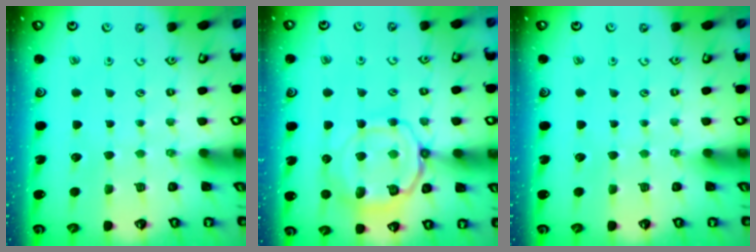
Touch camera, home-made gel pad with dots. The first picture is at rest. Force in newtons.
{"total": 12.1, "press": 12.0, "slide": 0.9}
{"total": 0.0}